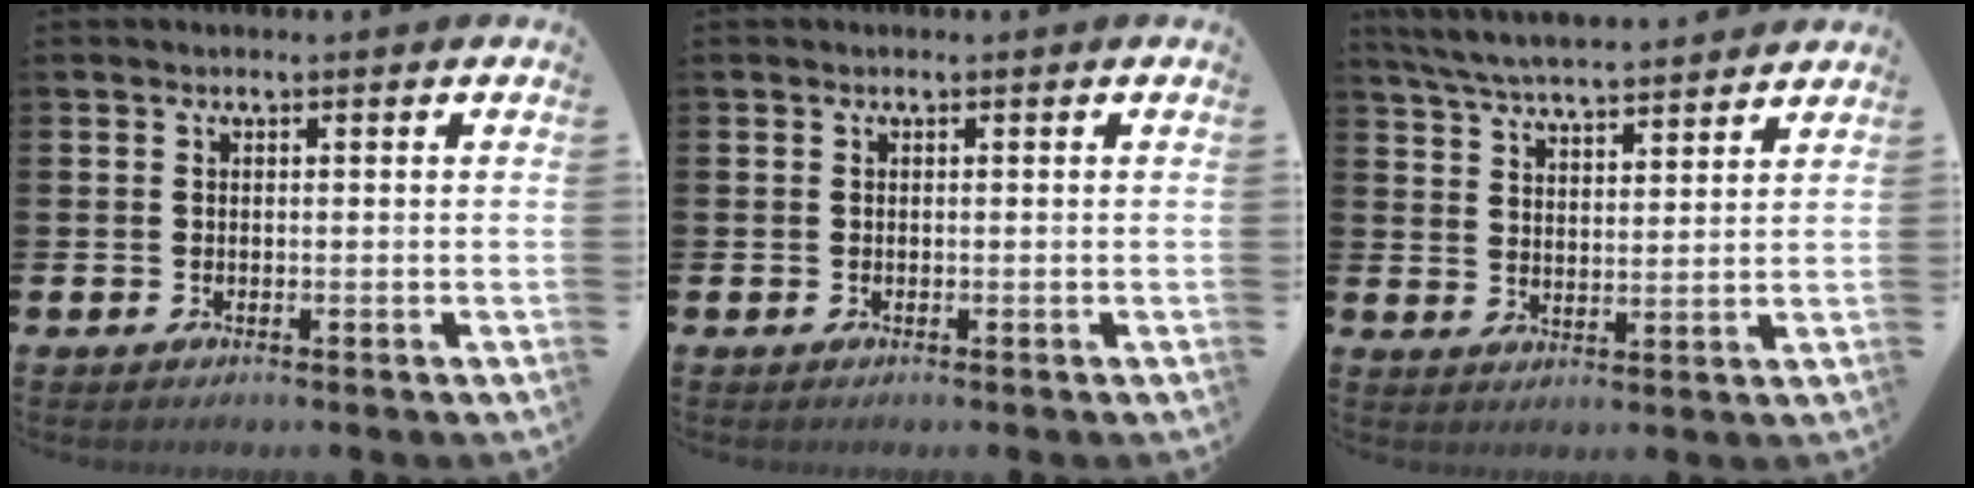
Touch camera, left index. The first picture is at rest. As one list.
[{"total": 0.0}, {"total": 6.0, "force": [5.9, 0.3, 1.1], "torque": [-0.047, -0.030, 0.106]}]